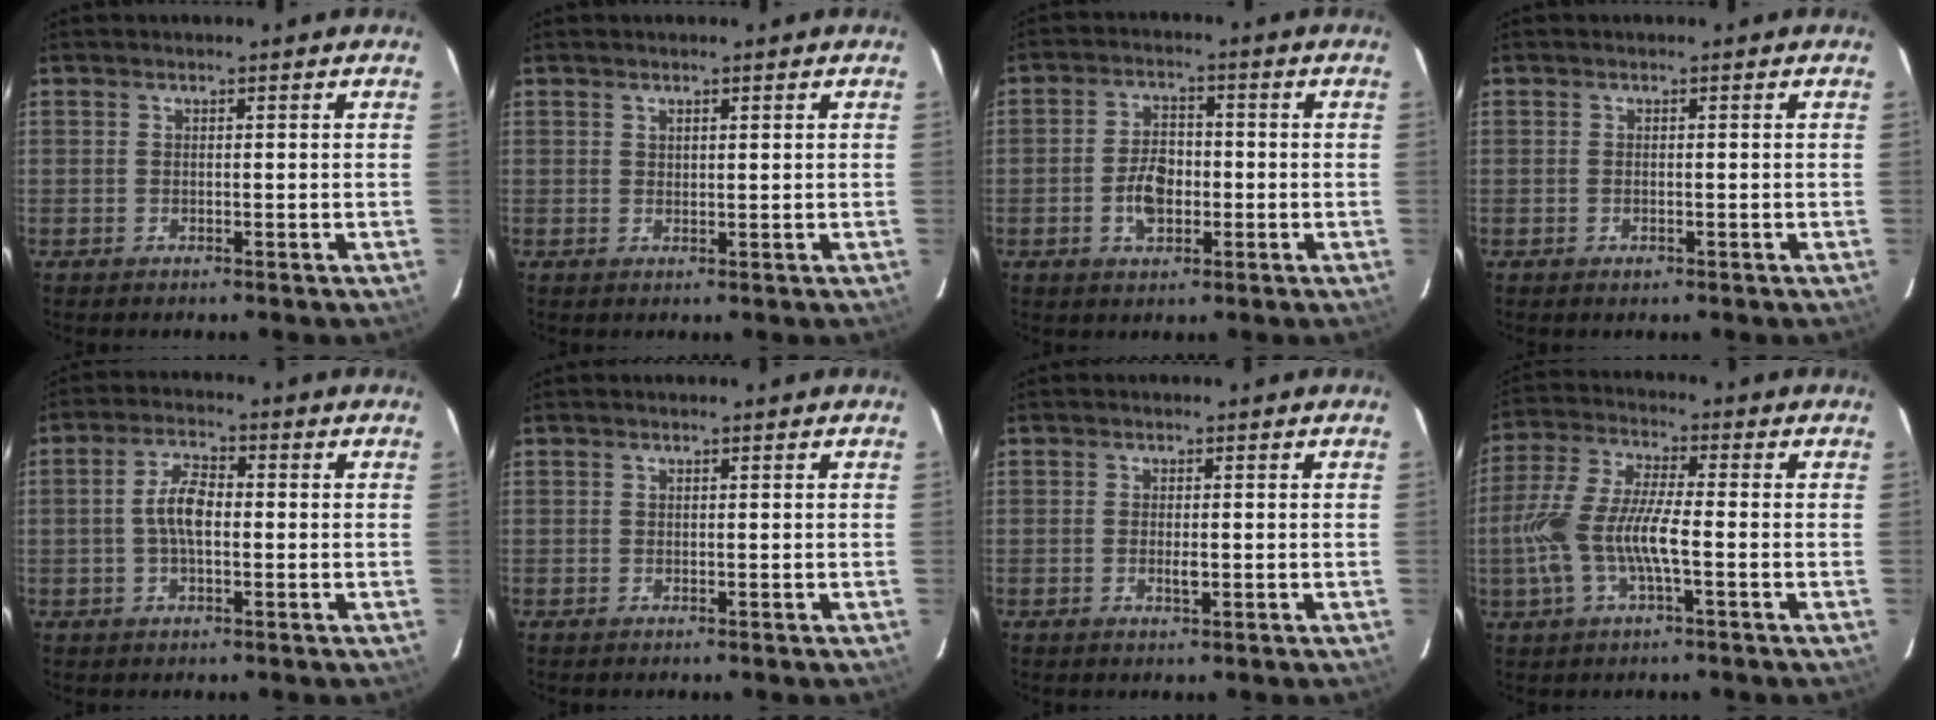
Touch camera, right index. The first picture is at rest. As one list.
[{"total": 1.1, "force": [0.8, 0.5, 0.4], "torque": [-0.004, 0.002, 0.015]}, {"total": 6.5, "force": [-1.6, 4.1, 4.9], "torque": [-0.093, 0.011, -0.023]}, {"total": 0.9, "force": [-0.4, 0.6, 0.5], "torque": [-0.008, 0.000, -0.006]}, {"total": 5.6, "force": [-0.4, 2.4, 5.0], "torque": [-0.101, 0.012, -0.007]}, {"total": 0.0}, {"total": 2.0, "force": [-0.4, 0.8, 1.7], "torque": [-0.031, -0.001, -0.007]}, {"total": 11.9, "force": [-2.7, 3.0, 11.1], "torque": [-0.243, 0.000, -0.052]}]